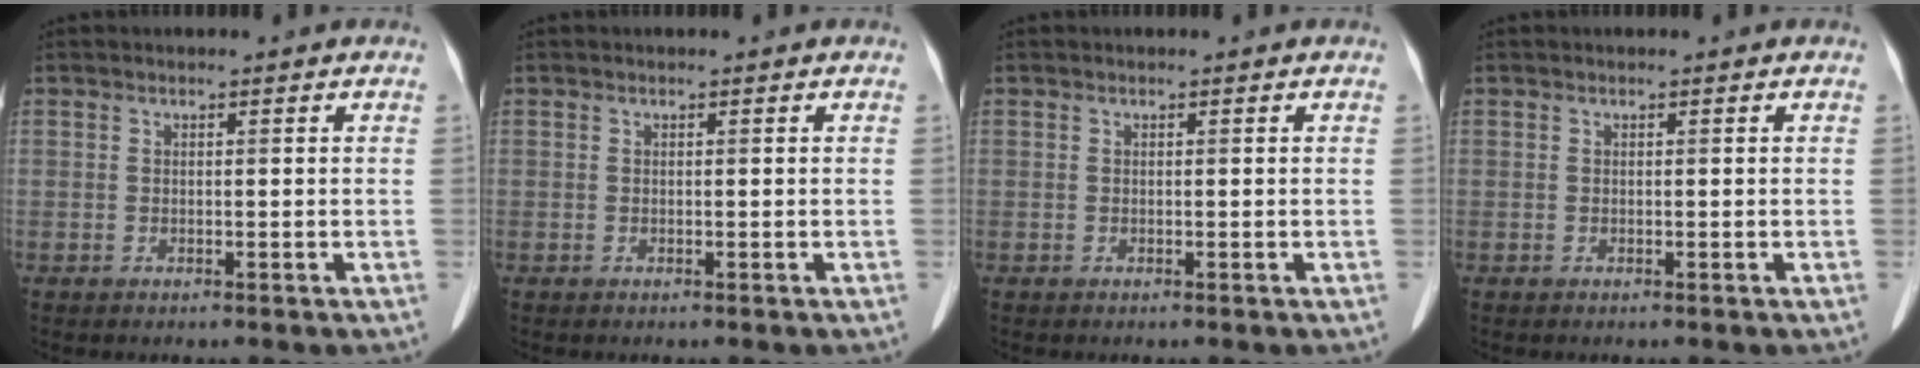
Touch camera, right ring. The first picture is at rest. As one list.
[{"total": 0.0}, {"total": 0.0}, {"total": 0.0}]